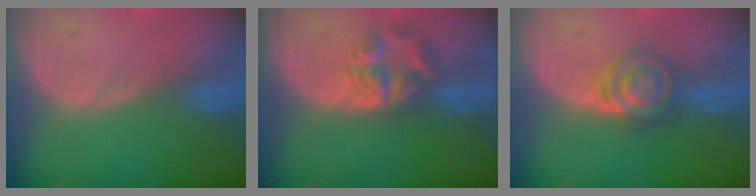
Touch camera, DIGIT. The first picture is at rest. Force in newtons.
{"total": 5.7, "press": 4.9, "slide": 3.0}
{"total": 6.5, "press": 5.5, "slide": 3.4}